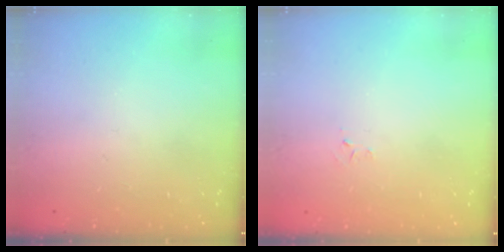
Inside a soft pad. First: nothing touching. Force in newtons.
{"total": 2.6, "press": 2.6, "slide": 0.4}